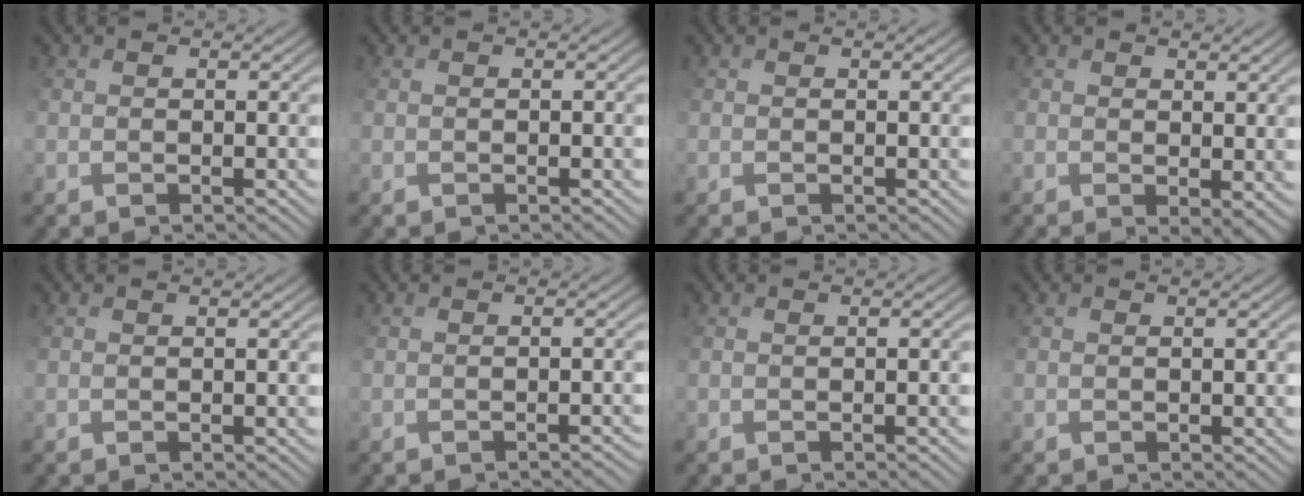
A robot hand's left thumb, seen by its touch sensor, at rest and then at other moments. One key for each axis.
{"total": 0.0}
{"total": 0.0}
{"total": 3.8, "fx": -0.4, "fy": 1.7, "fz": 3.4, "tx": -0.079, "ty": -0.012, "tz": -0.005}
{"total": 0.0}
{"total": 2.7, "fx": -1.8, "fy": 0.7, "fz": 1.8, "tx": 0.002, "ty": 0.010, "tz": -0.004}
{"total": 2.1, "fx": -0.7, "fy": 0.5, "fz": 1.9, "tx": -0.014, "ty": 0.001, "tz": 0.009}
{"total": 0.0}